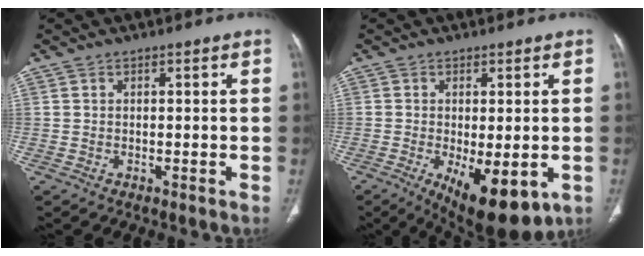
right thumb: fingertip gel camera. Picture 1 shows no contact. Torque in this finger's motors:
{"motor_torque": [-0.26, 0.59, 0.05, 0.04, 0.28]}